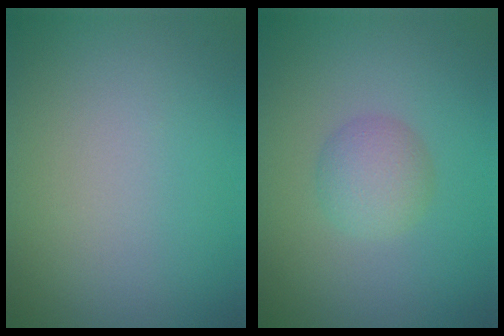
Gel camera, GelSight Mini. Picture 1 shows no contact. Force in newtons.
{"total": 2.4, "press": 2.4, "slide": 0.1}